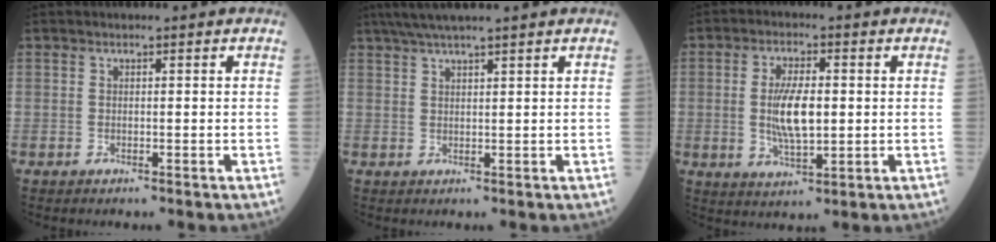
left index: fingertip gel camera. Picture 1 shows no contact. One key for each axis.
{"total": 7.6, "fx": 6.2, "fy": -0.4, "fz": 4.3, "tx": -0.068, "ty": 0.036, "tz": 0.098}
{"total": 7.5, "fx": 0.3, "fy": 2.4, "fz": 7.1, "tx": -0.147, "ty": -0.001, "tz": 0.006}